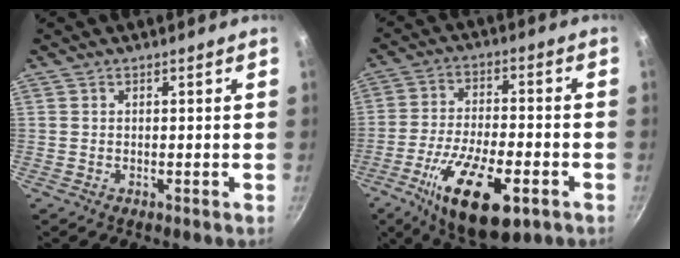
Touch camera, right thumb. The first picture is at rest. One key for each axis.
{"total": 18.2, "fx": -7.8, "fy": 7.3, "fz": 14.7, "tx": -0.247, "ty": 0.017, "tz": -0.132}